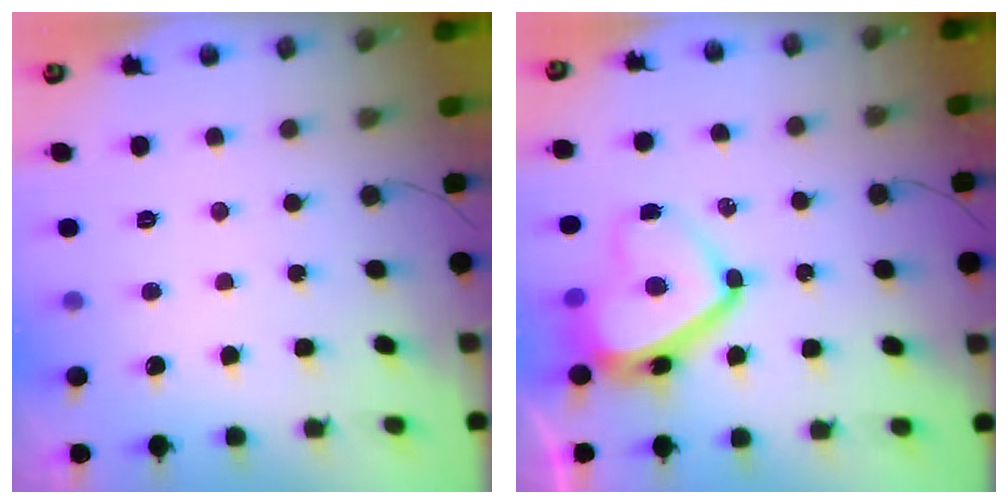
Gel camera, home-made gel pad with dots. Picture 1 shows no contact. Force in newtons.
{"total": 13.9, "press": 13.7, "slide": 1.9}